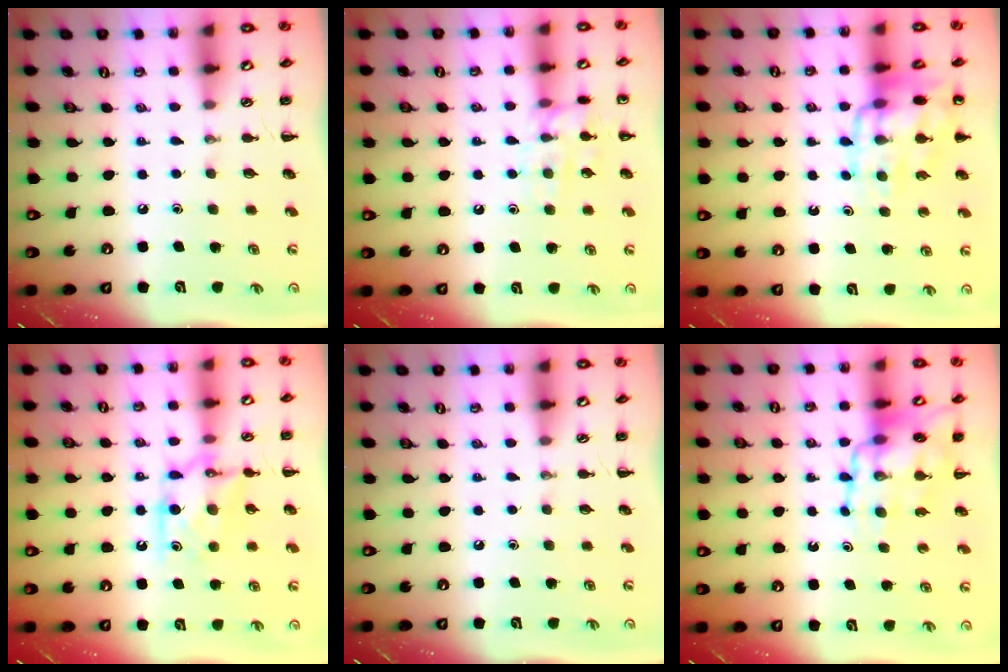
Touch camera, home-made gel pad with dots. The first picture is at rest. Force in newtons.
{"total": 10.2, "press": 10.2, "slide": 0.9}
{"total": 14.4, "press": 14.2, "slide": 2.4}
{"total": 10.5, "press": 10.5, "slide": 0.5}
{"total": 0.0}
{"total": 13.1, "press": 12.8, "slide": 2.8}